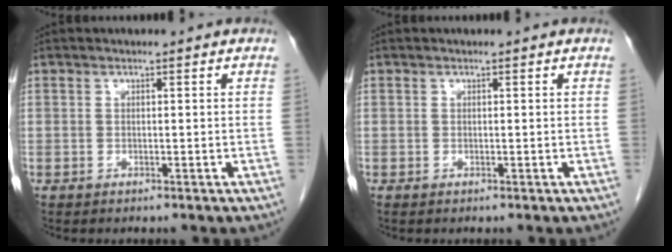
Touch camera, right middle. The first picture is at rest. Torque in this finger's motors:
{"motor_torque": [-0.33, -0.15, -0.02, -0.01]}